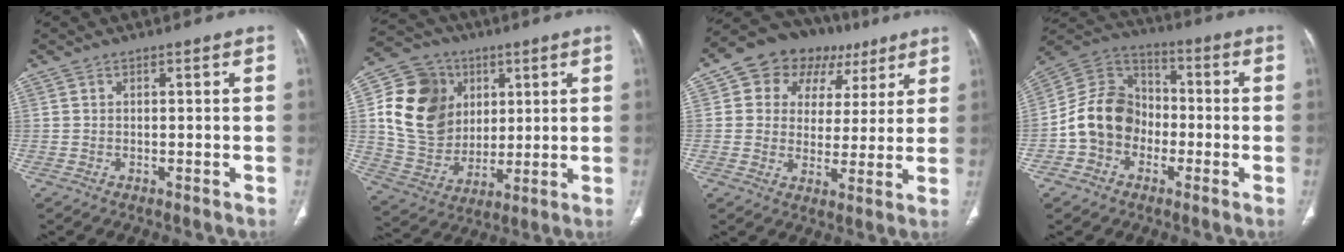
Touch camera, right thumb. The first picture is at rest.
{"total": 19.2, "force": [4.8, 15.4, 10.3], "torque": [-0.170, -0.001, 0.100]}
{"total": 16.3, "force": [7.0, 12.3, 8.1], "torque": [-0.068, 0.017, 0.106]}
{"total": 13.0, "force": [-3.2, 10.7, 6.6], "torque": [-0.097, 0.046, -0.067]}